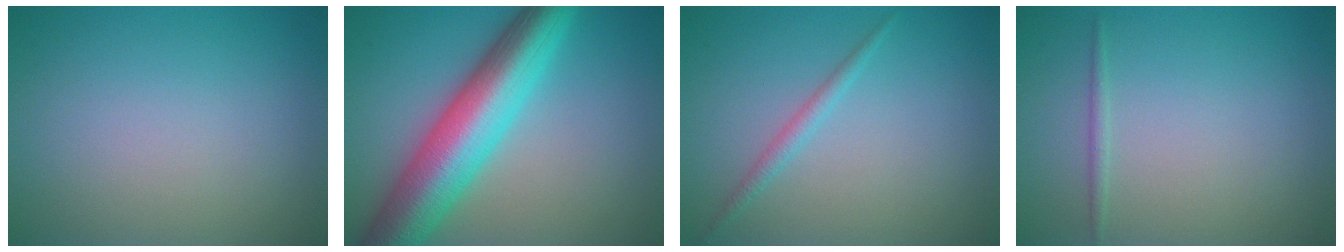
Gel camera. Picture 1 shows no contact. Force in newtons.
{"total": 10.3, "press": 10.3, "slide": 0.3}
{"total": 1.3, "press": 1.3, "slide": 0.1}
{"total": 0.7, "press": 0.7, "slide": 0.0}